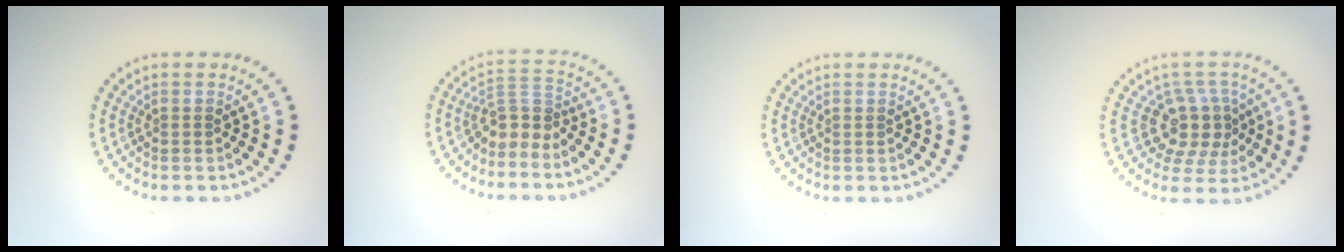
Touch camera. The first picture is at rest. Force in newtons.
{"total": 2.7, "press": 1.9, "slide": 2.0}
{"total": 0.0}
{"total": 3.9, "press": 3.1, "slide": 2.3}